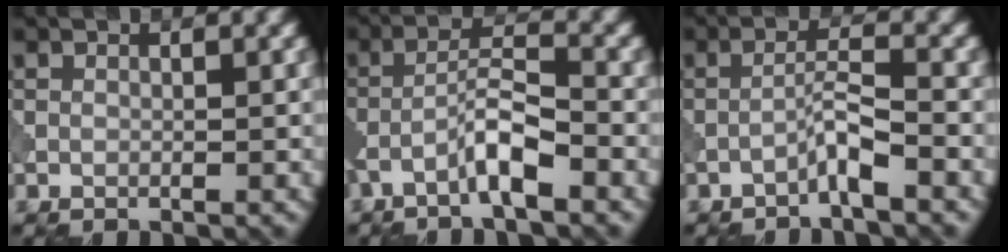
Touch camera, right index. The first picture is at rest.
{"total": 4.0, "force": [-2.1, 0.4, 3.3], "torque": [-0.063, 0.016, -0.050]}
{"total": 2.3, "force": [-1.4, -0.1, 1.7], "torque": [-0.036, 0.016, -0.033]}